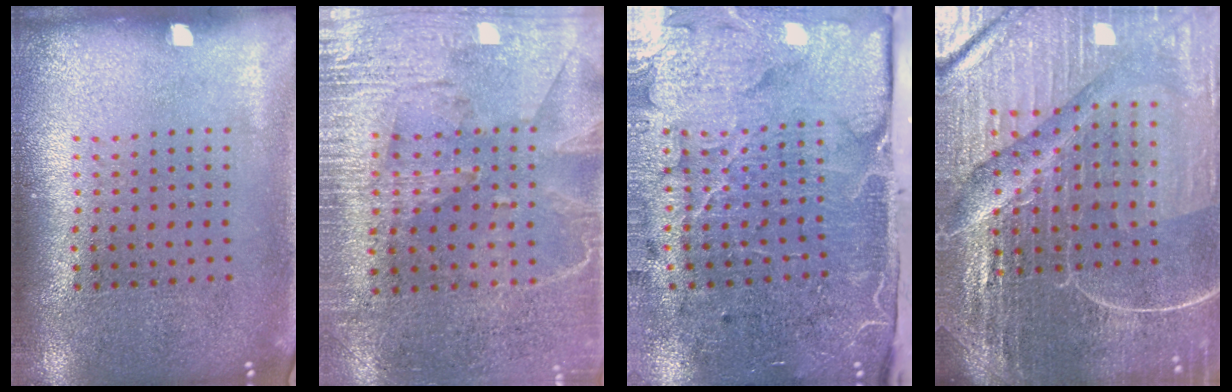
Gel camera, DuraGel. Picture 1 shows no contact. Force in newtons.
{"total": 3.0, "press": 2.7, "slide": 1.3}
{"total": 5.1, "press": 4.0, "slide": 3.2}
{"total": 6.3, "press": 5.6, "slide": 2.8}